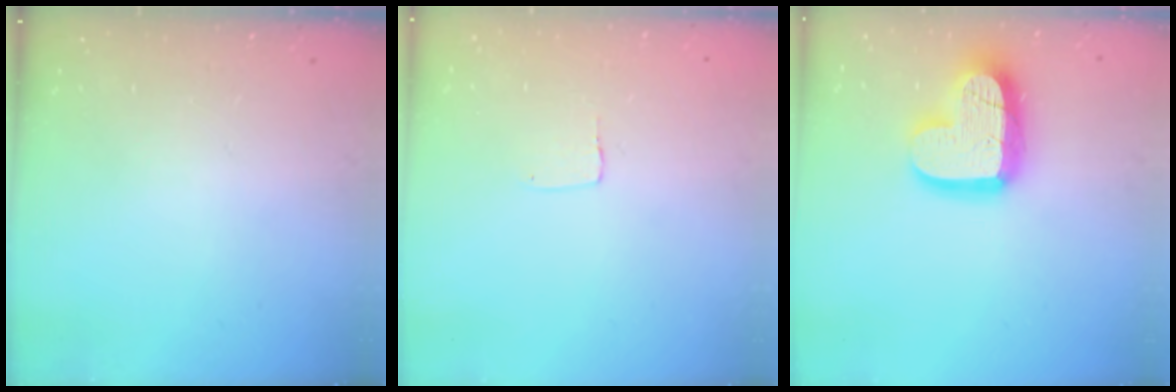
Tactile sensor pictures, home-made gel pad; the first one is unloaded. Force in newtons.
{"total": 3.8, "press": 3.8, "slide": 0.1}
{"total": 17.4, "press": 17.4, "slide": 1.7}